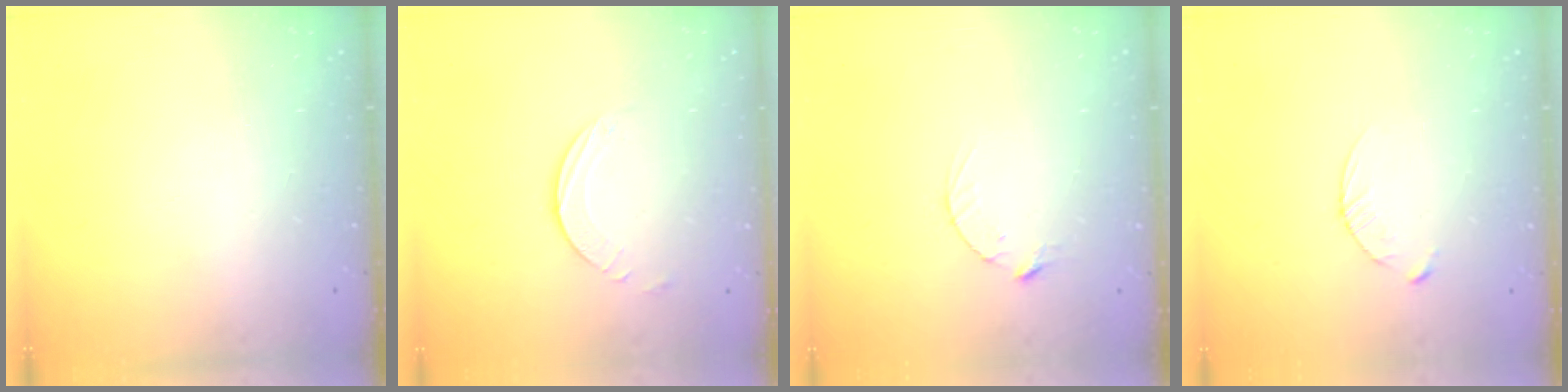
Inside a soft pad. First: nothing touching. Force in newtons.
{"total": 2.5, "press": 2.5, "slide": 0.2}
{"total": 2.8, "press": 2.8, "slide": 0.4}
{"total": 3.4, "press": 3.4, "slide": 0.4}